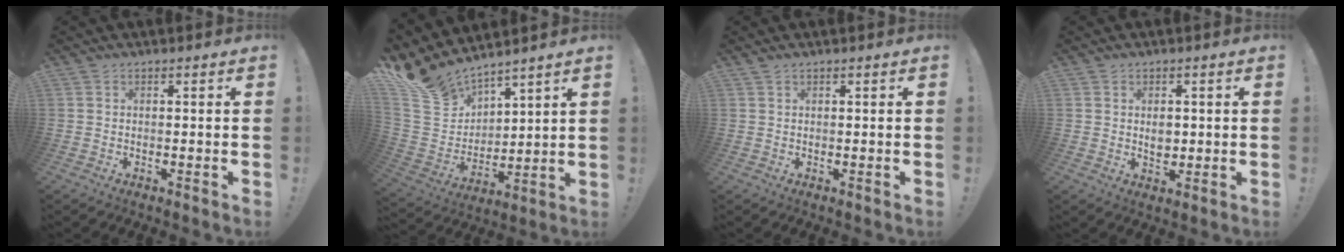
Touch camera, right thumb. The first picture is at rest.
{"total": 12.6, "force": [11.1, 5.4, 2.6], "torque": [-0.071, -0.089, 0.210]}
{"total": 0.7, "force": [0.6, 0.0, 0.3], "torque": [-0.006, 0.000, 0.012]}
{"total": 3.5, "force": [0.4, 2.9, 2.0], "torque": [-0.015, -0.006, 0.001]}